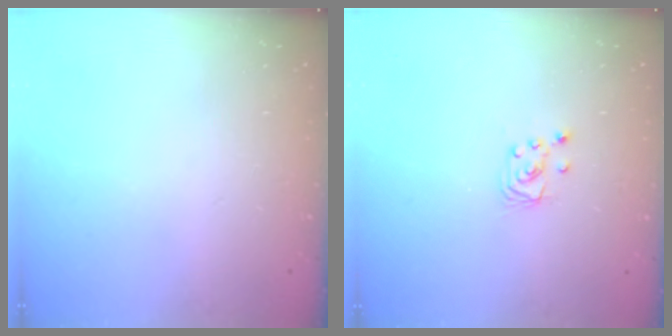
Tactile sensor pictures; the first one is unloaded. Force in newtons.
{"total": 2.7, "press": 2.7, "slide": 0.2}